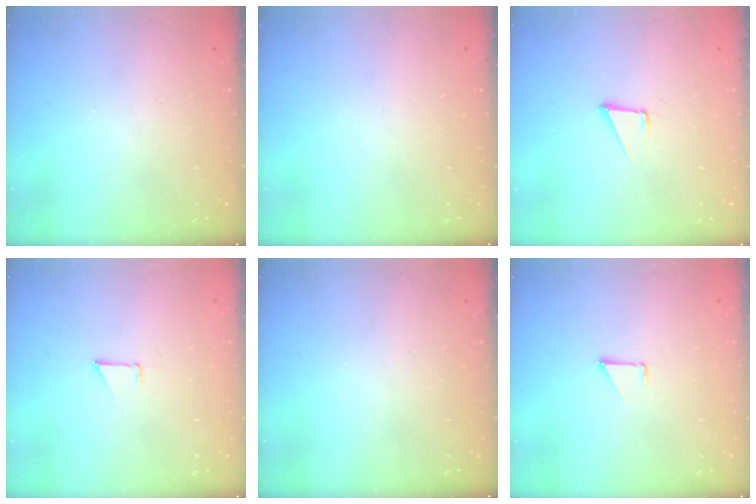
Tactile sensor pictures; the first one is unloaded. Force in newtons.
{"total": 0.0}
{"total": 1.6, "press": 1.5, "slide": 0.1}
{"total": 0.9, "press": 0.9, "slide": 0.1}
{"total": 0.0}
{"total": 0.9, "press": 0.9, "slide": 0.1}